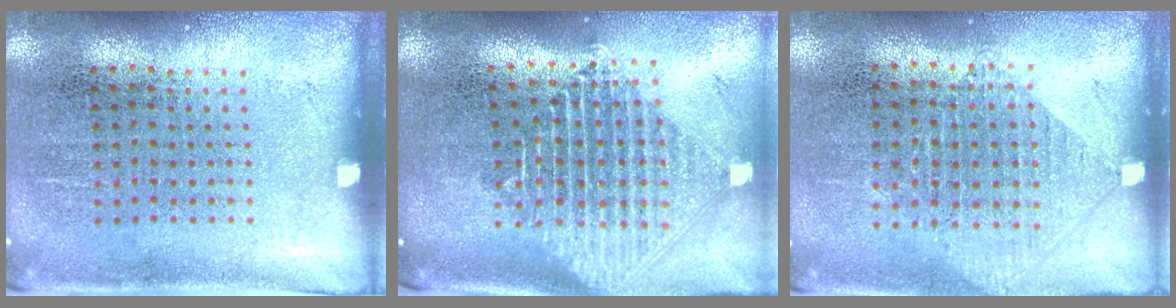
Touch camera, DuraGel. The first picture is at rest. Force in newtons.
{"total": 2.3, "press": 1.8, "slide": 1.4}
{"total": 0.9, "press": 0.9, "slide": 0.3}